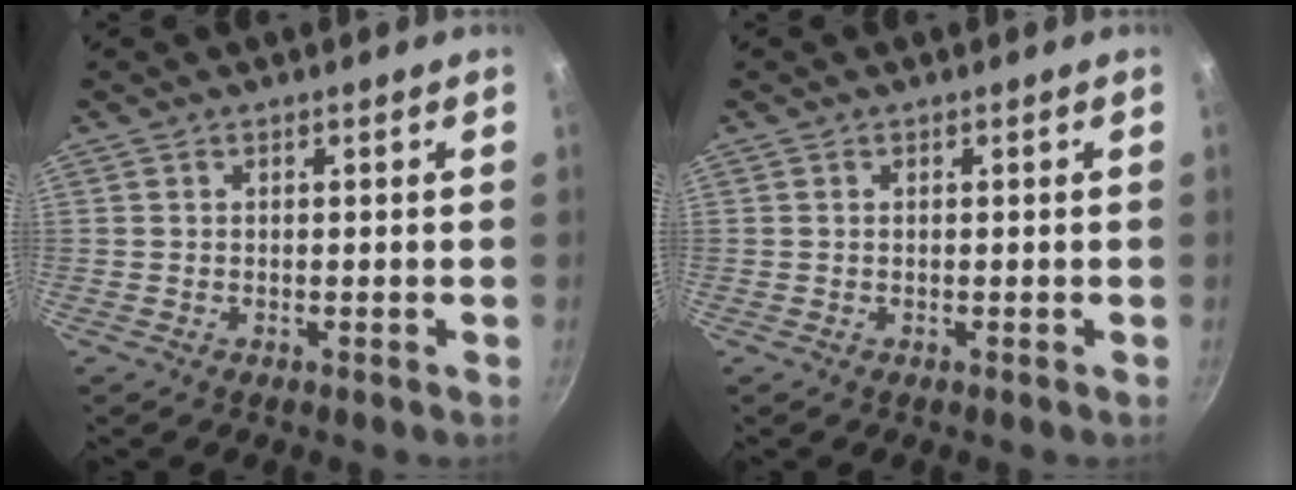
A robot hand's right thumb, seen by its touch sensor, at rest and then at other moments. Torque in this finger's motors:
{"motor_torque": [0.19, 0.05, 0.30, -0.16, 0.00]}